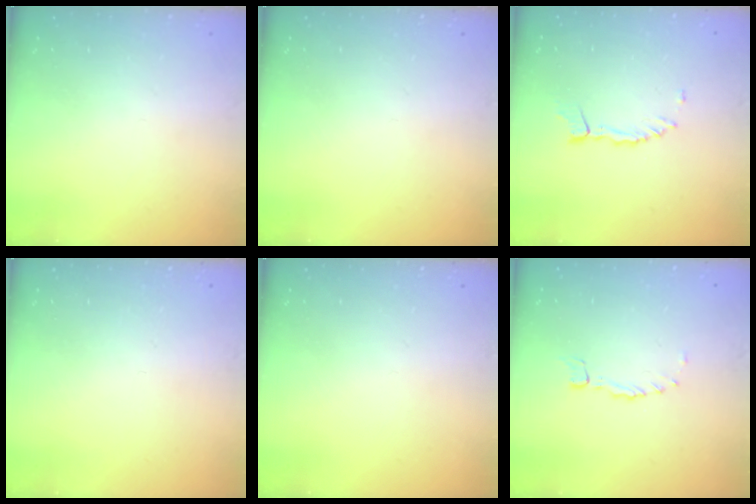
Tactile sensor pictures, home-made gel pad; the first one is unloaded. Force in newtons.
{"total": 0.0}
{"total": 2.8, "press": 2.7, "slide": 0.3}
{"total": 0.0}
{"total": 0.0}
{"total": 0.0}